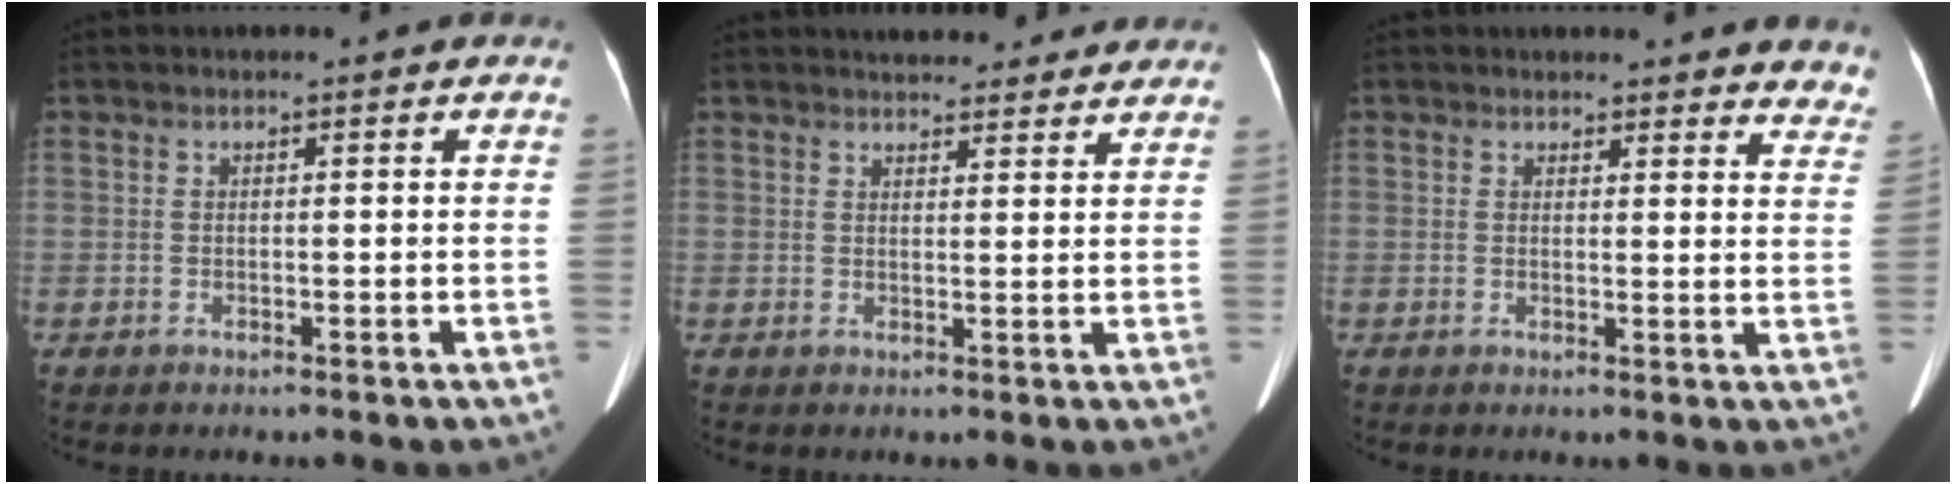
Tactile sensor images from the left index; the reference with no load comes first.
{"total": 10.6, "force": [9.7, 2.9, 3.3], "torque": [-0.023, -0.005, 0.105]}
{"total": 13.6, "force": [12.7, 3.9, 3.2], "torque": [0.011, -0.038, 0.110]}